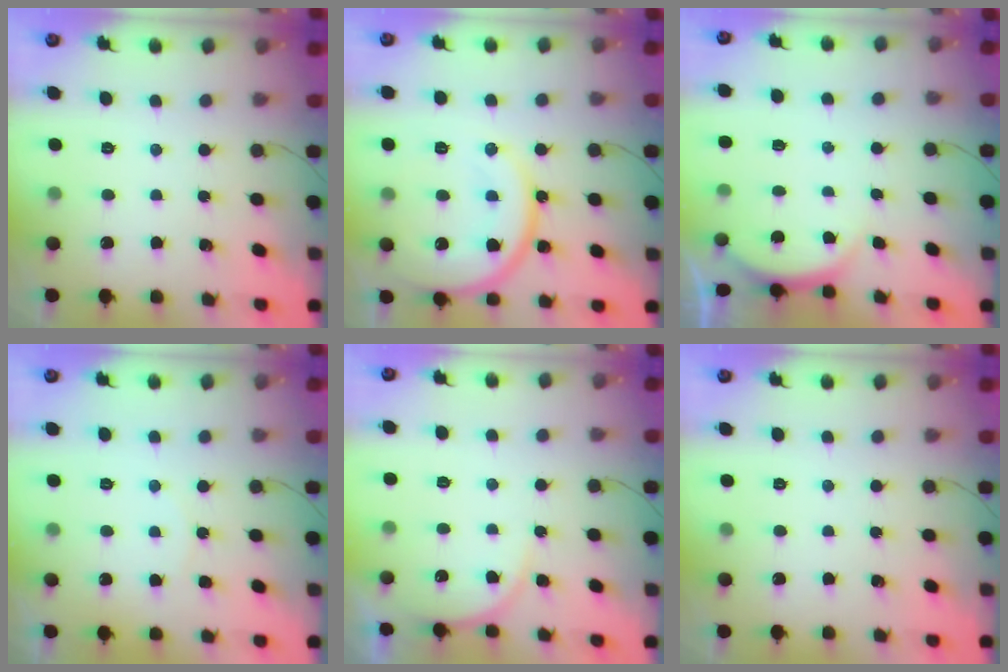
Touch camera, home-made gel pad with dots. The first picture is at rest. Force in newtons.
{"total": 16.4, "press": 16.3, "slide": 1.9}
{"total": 3.6, "press": 3.2, "slide": 1.8}
{"total": 2.8, "press": 2.8, "slide": 0.6}
{"total": 6.3, "press": 6.3, "slide": 0.4}
{"total": 0.0}